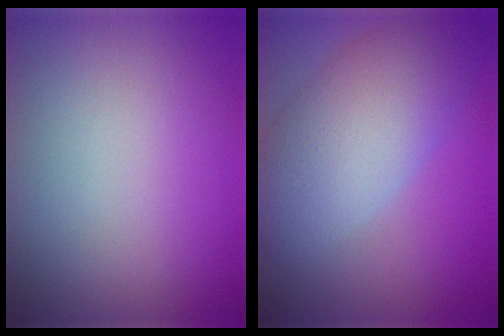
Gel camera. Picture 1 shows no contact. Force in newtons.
{"total": 7.5, "press": 7.5, "slide": 0.6}